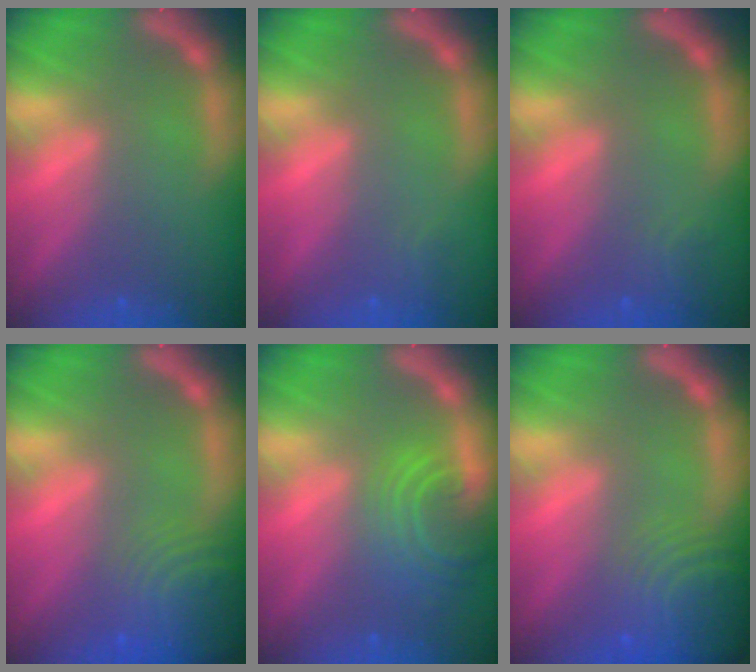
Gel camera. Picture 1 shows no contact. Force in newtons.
{"total": 0.9}
{"total": 1.4}
{"total": 8.5}
{"total": 6.1}
{"total": 9.5}